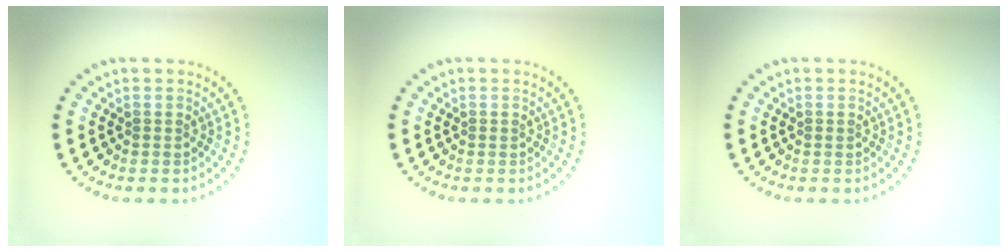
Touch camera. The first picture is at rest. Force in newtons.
{"total": 0.0}
{"total": 0.0}